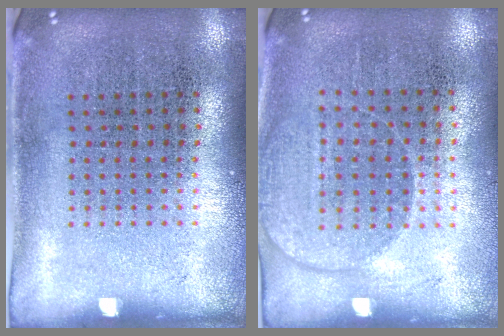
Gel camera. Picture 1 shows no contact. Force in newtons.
{"total": 1.4, "press": 1.3, "slide": 0.5}